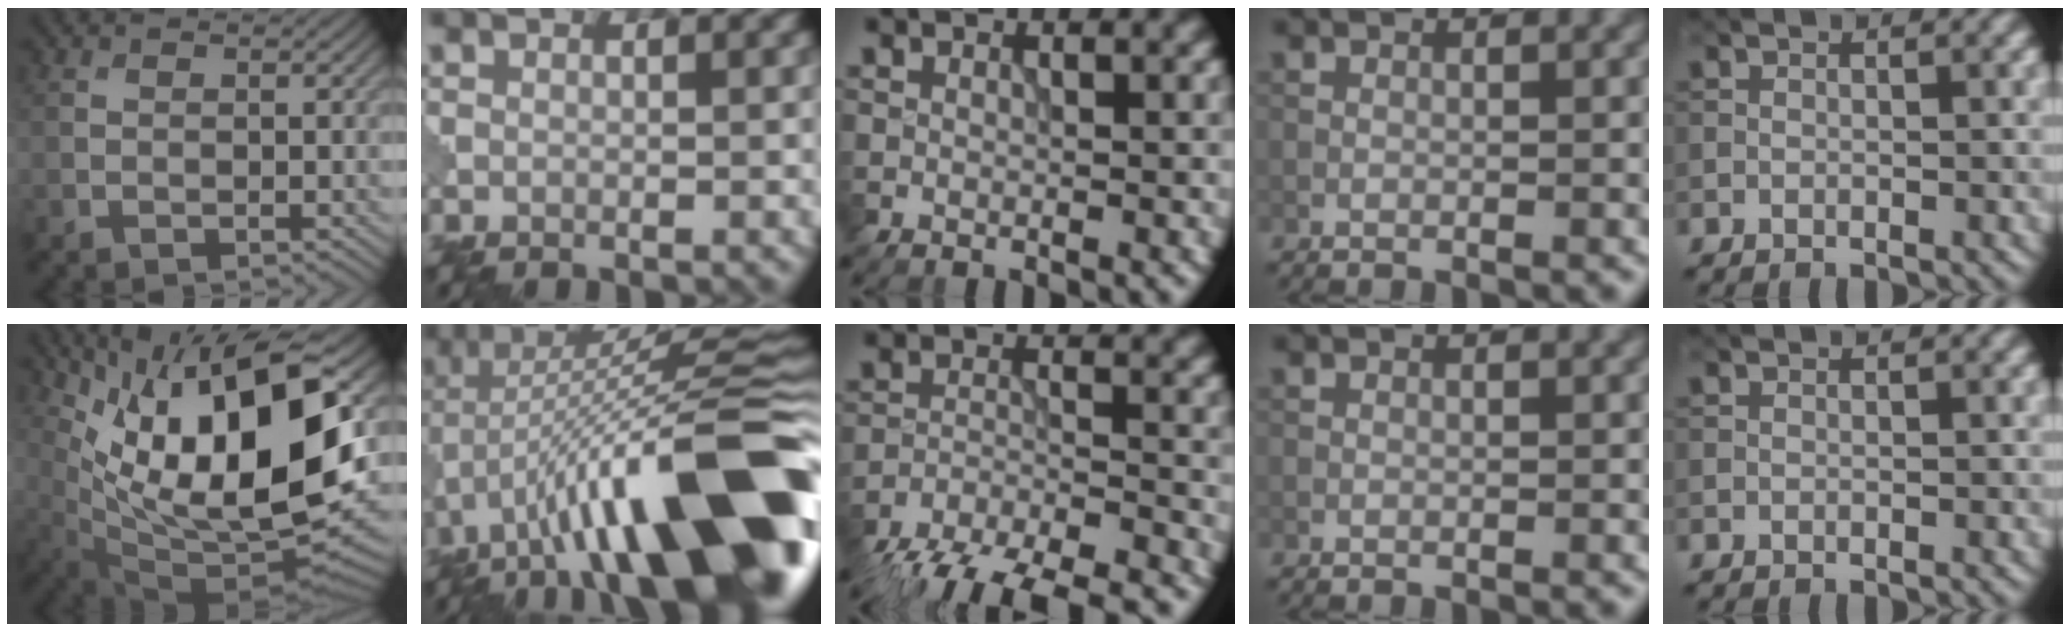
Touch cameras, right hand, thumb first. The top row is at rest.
{"thumb": {"total": 18.8, "force": [5.6, 7.2, 16.5], "torque": [-0.288, 0.017, 0.106]}, "index": {"total": 17.9, "force": [-6.4, 5.9, 15.6], "torque": [-0.235, 0.047, -0.112]}, "middle": {"total": 10.5, "force": [-9.5, 2.7, 3.7], "torque": [-0.053, -0.017, -0.144]}}